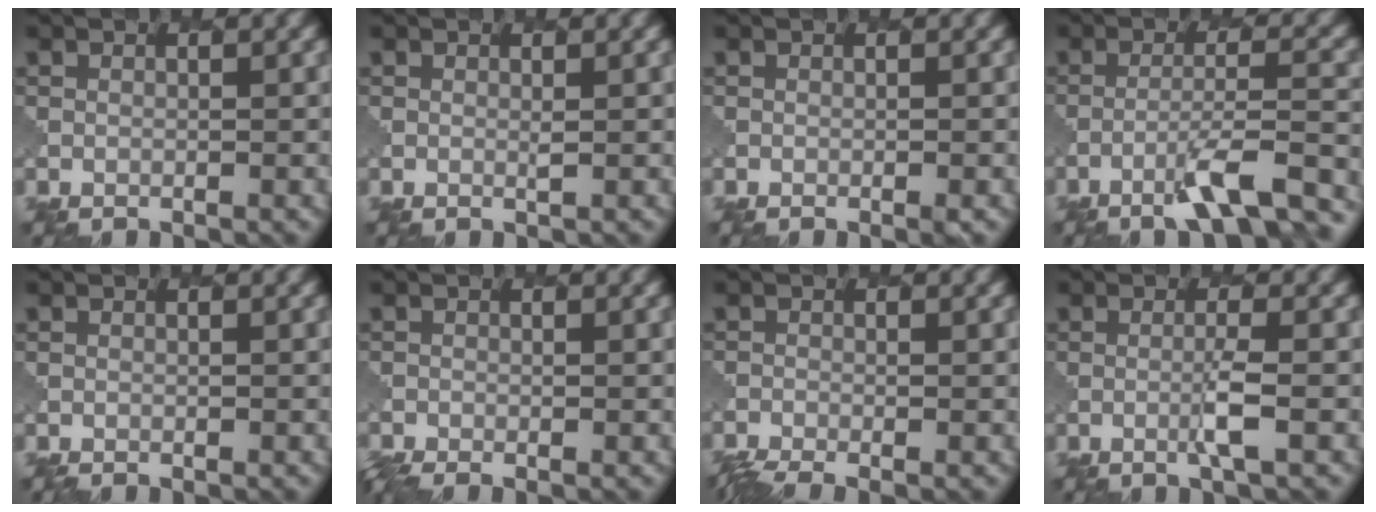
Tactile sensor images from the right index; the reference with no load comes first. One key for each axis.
{"total": 0.6, "fx": 0.5, "fy": 0.0, "fz": 0.3, "tx": -0.010, "ty": -0.001, "tz": 0.010}
{"total": 0.8, "fx": -0.3, "fy": 0.2, "fz": 0.7, "tx": -0.003, "ty": 0.002, "tz": -0.004}
{"total": 6.8, "fx": -4.6, "fy": 1.0, "fz": 5.0, "tx": -0.074, "ty": 0.006, "tz": -0.071}
{"total": 0.6, "fx": -0.5, "fy": 0.2, "fz": 0.3, "tx": 0.005, "ty": -0.002, "tz": -0.008}
{"total": 2.7, "fx": -2.3, "fy": 0.7, "fz": 1.3, "tx": -0.019, "ty": -0.007, "tz": -0.030}
{"total": 3.7, "fx": -3.1, "fy": 0.6, "fz": 1.8, "tx": -0.033, "ty": -0.017, "tz": -0.059}
{"total": 1.8, "fx": -0.2, "fy": -0.1, "fz": 1.8, "tx": -0.034, "ty": 0.004, "tz": -0.007}